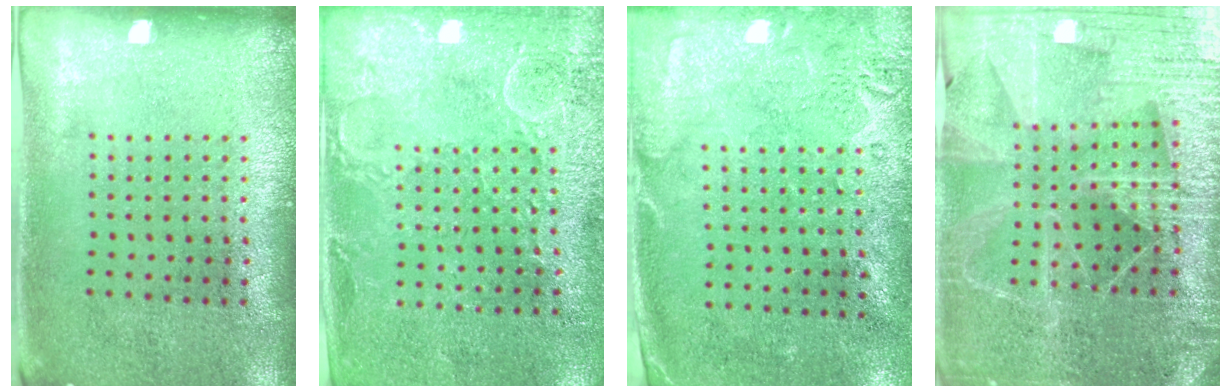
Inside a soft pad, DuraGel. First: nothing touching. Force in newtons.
{"total": 2.8, "press": 2.7, "slide": 0.8}
{"total": 2.8, "press": 2.2, "slide": 1.7}
{"total": 5.1, "press": 4.6, "slide": 2.3}